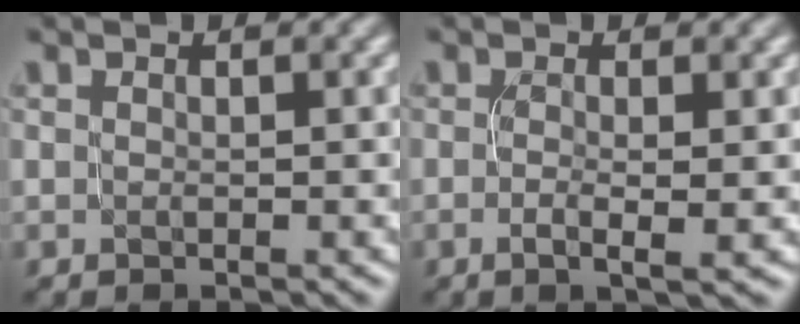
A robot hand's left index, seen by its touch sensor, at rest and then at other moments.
{"total": 2.1, "force": [-0.5, 0.5, 2.0], "torque": [-0.040, -0.005, -0.007]}